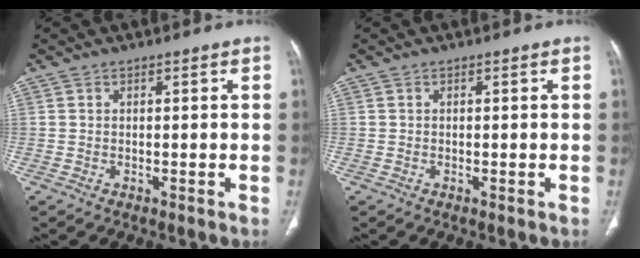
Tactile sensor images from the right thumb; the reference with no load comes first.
{"total": 0.0}